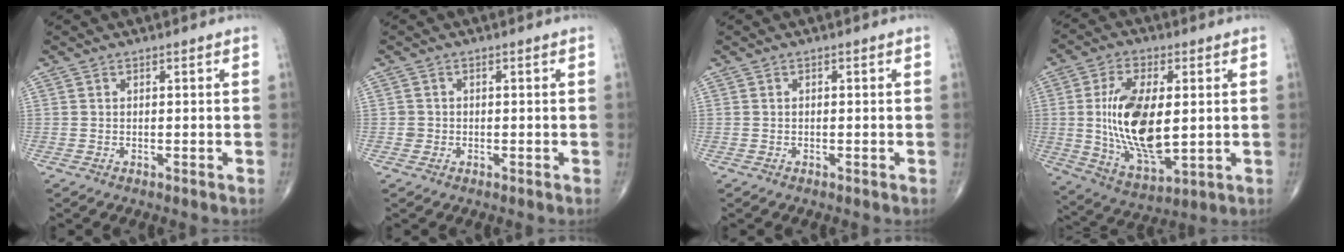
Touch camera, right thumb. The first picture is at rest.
{"total": 1.2, "force": [-0.2, 1.1, 0.0], "torque": [0.006, 0.006, -0.005]}
{"total": 0.0}
{"total": 17.3, "force": [1.0, 8.3, 15.2], "torque": [-0.280, -0.019, 0.027]}